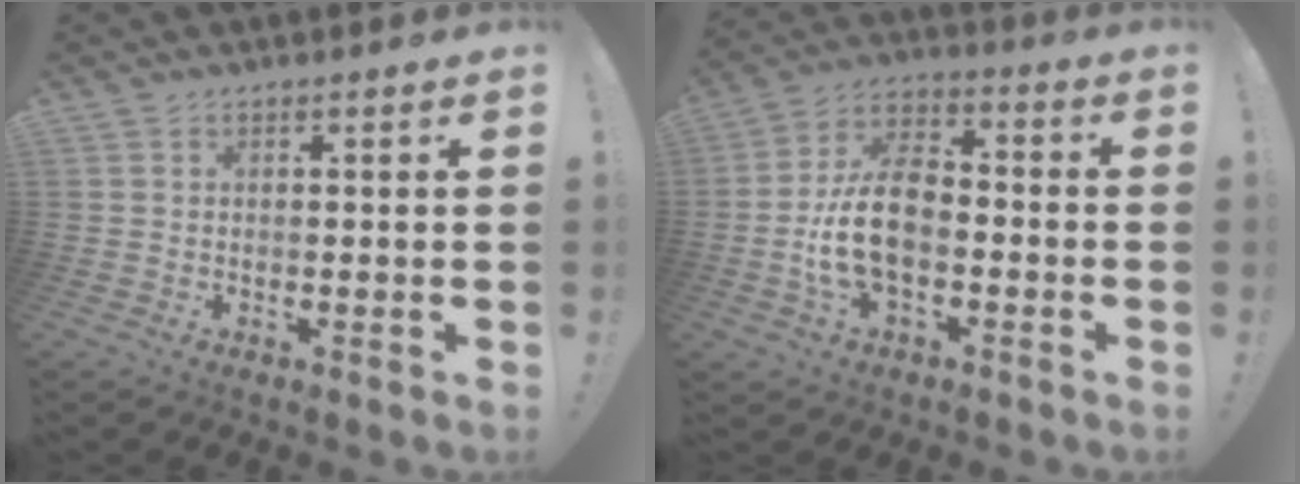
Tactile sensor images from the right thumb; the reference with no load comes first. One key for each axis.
{"total": 15.1, "fx": -3.2, "fy": 9.4, "fz": 11.4, "tx": -0.215, "ty": 0.019, "tz": -0.057}